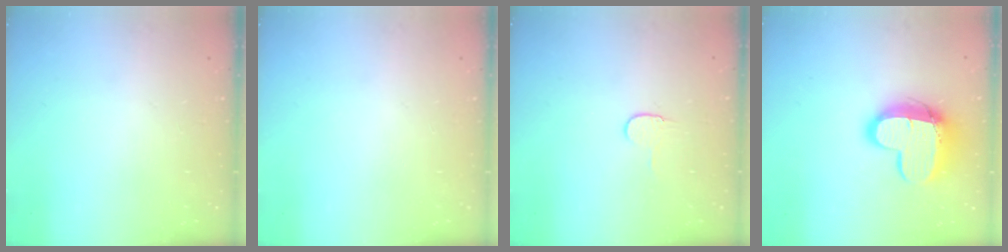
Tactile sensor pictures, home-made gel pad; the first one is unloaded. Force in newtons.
{"total": 0.0}
{"total": 5.0, "press": 4.9, "slide": 0.4}
{"total": 13.7, "press": 13.6, "slide": 1.3}